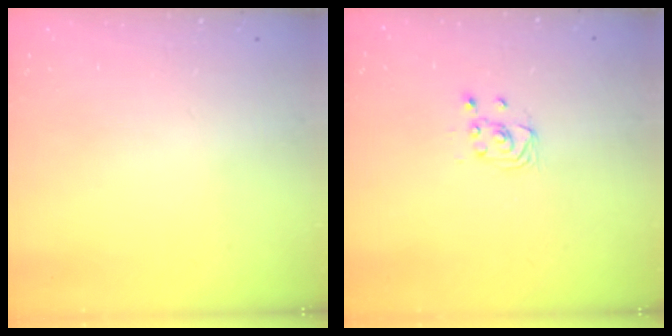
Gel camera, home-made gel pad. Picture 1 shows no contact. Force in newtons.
{"total": 2.5, "press": 2.2, "slide": 1.1}